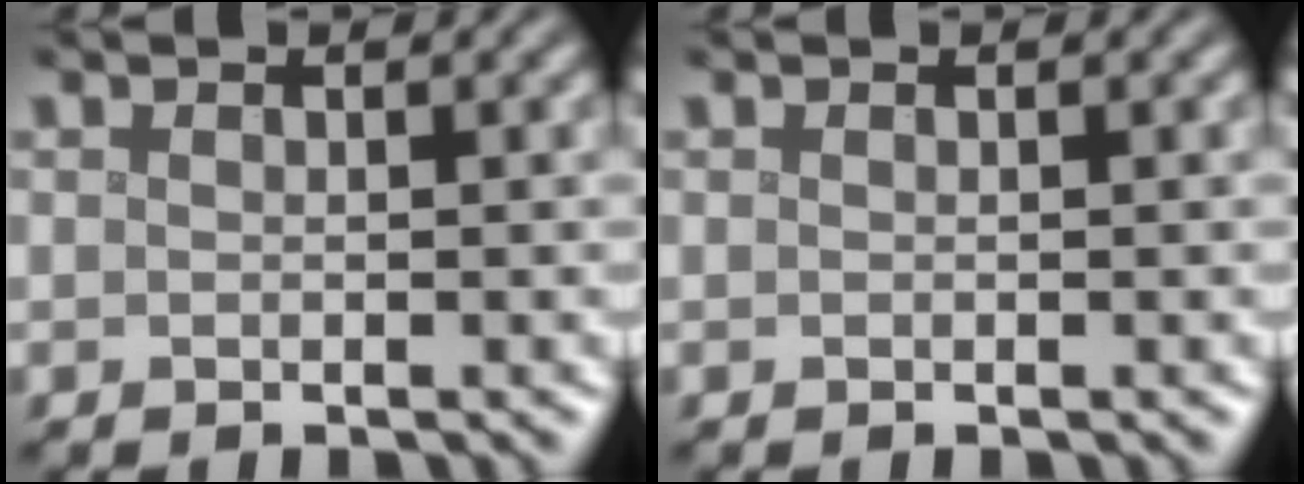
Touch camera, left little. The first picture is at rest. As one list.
[{"total": 0.0}]